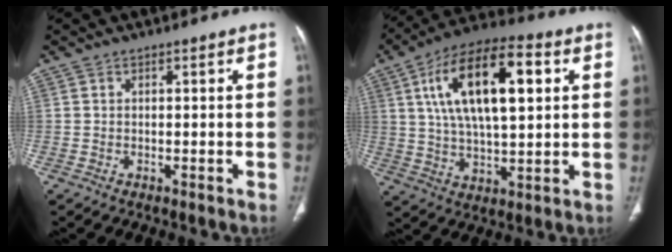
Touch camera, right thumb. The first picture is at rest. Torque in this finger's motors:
{"motor_torque": [-0.74, 4.26, 2.03, 0.42, 0.57]}